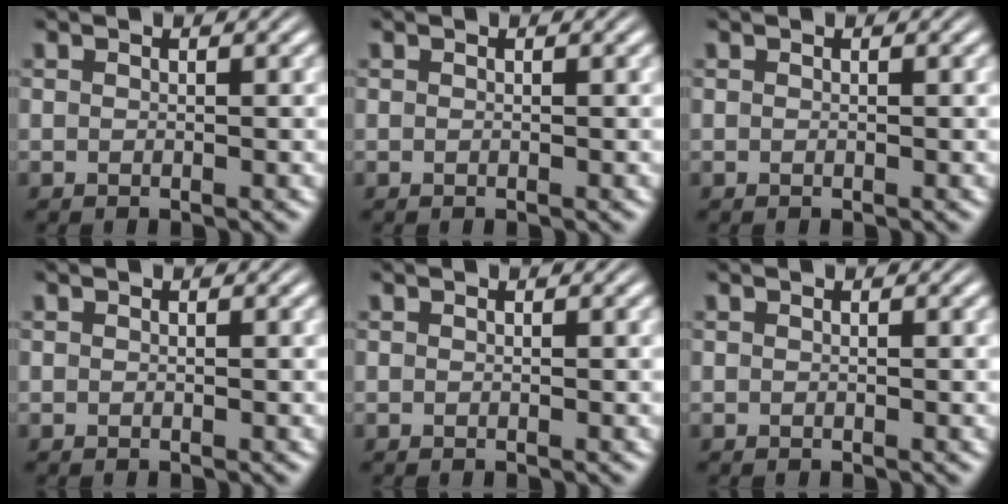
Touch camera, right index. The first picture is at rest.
{"total": 0.0}
{"total": 0.0}
{"total": 0.0}
{"total": 0.0}
{"total": 0.9, "force": [-0.2, -0.8, -0.3], "torque": [0.011, -0.012, 0.006]}